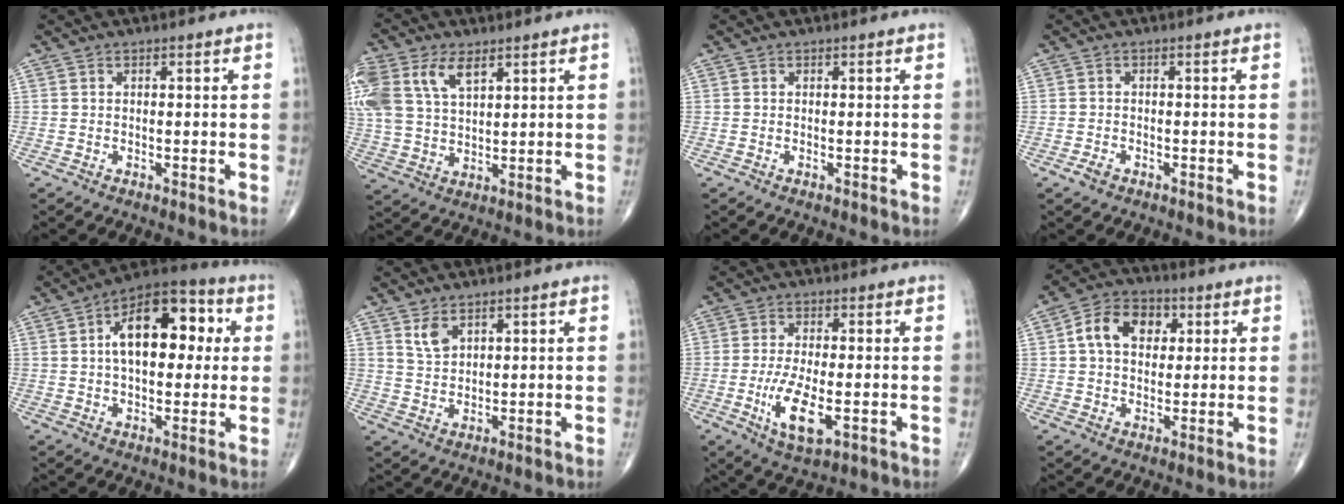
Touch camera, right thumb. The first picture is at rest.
{"total": 15.6, "force": [7.0, 9.2, 10.5], "torque": [-0.254, 0.007, 0.137]}
{"total": 0.0}
{"total": 1.7, "force": [-1.0, 1.1, 0.9], "torque": [-0.021, 0.004, -0.018]}
{"total": 16.3, "force": [3.1, 9.0, 13.2], "torque": [-0.171, 0.025, 0.041]}
{"total": 3.7, "force": [2.3, 2.1, 2.1], "torque": [-0.033, -0.014, 0.051]}
{"total": 8.8, "force": [-2.3, 3.2, 7.9], "torque": [-0.156, -0.013, -0.038]}
{"total": 10.1, "force": [2.4, 7.2, 6.5], "torque": [-0.091, 0.011, 0.035]}